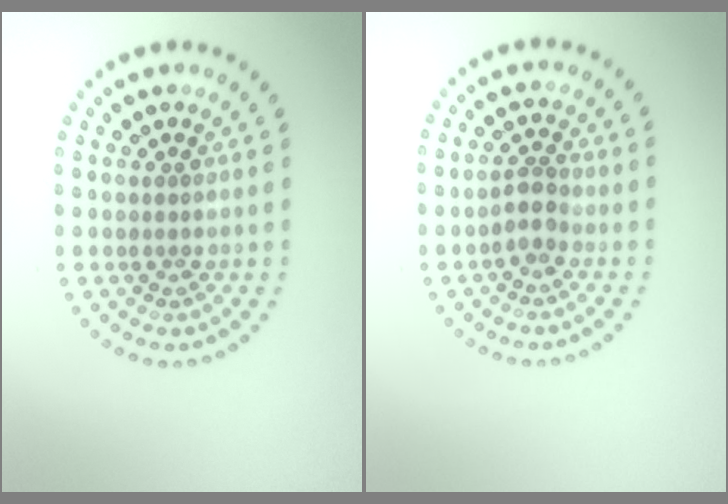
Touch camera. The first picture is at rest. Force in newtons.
{"total": 1.9, "press": 1.6, "slide": 1.0}